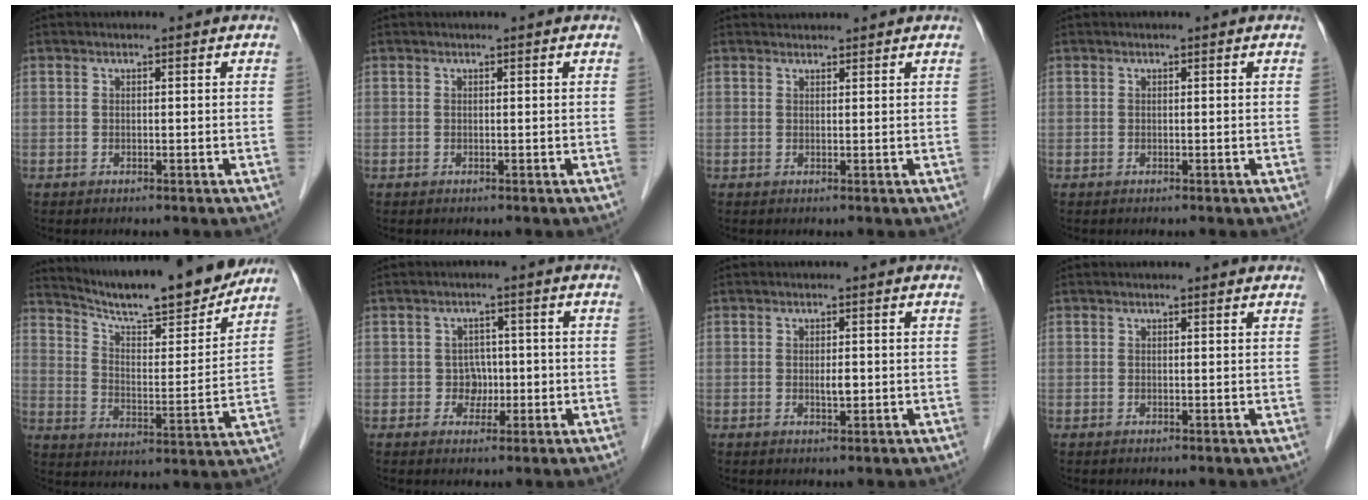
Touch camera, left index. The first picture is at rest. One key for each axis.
{"total": 0.0}
{"total": 1.7, "fx": 1.6, "fy": 0.3, "fz": 0.0, "tx": -0.009, "ty": 0.018, "tz": 0.029}
{"total": 0.0}
{"total": 19.9, "fx": 18.1, "fy": 1.7, "fz": 8.1, "tx": -0.133, "ty": -0.025, "tz": 0.265}
{"total": 3.1, "fx": -0.6, "fy": 2.9, "fz": 1.1, "tx": -0.010, "ty": 0.009, "tz": -0.005}
{"total": 1.6, "fx": -0.2, "fy": 0.6, "fz": 1.5, "tx": -0.026, "ty": -0.002, "tz": -0.001}
{"total": 1.2, "fx": 1.1, "fy": 0.3, "fz": 0.2, "tx": -0.013, "ty": 0.003, "tz": 0.010}